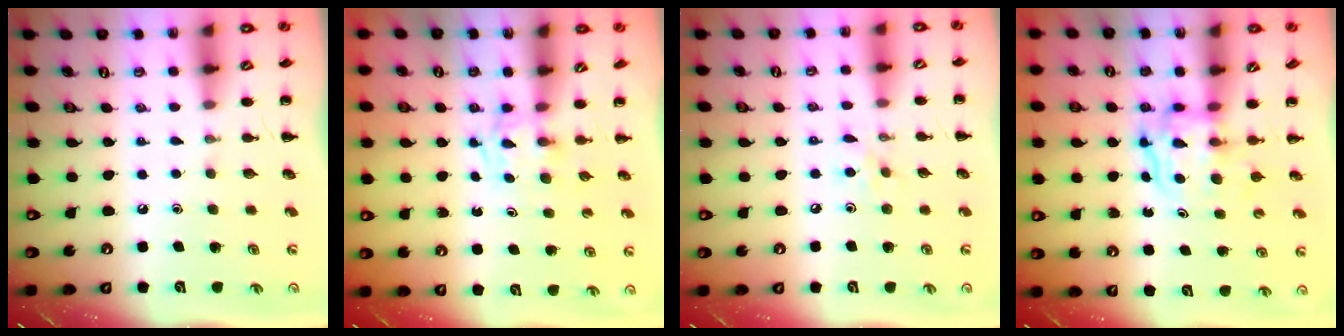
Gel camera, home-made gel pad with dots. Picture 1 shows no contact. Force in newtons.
{"total": 1.8, "press": 1.4, "slide": 1.1}
{"total": 5.4, "press": 5.1, "slide": 1.9}
{"total": 3.5, "press": 3.5, "slide": 0.3}